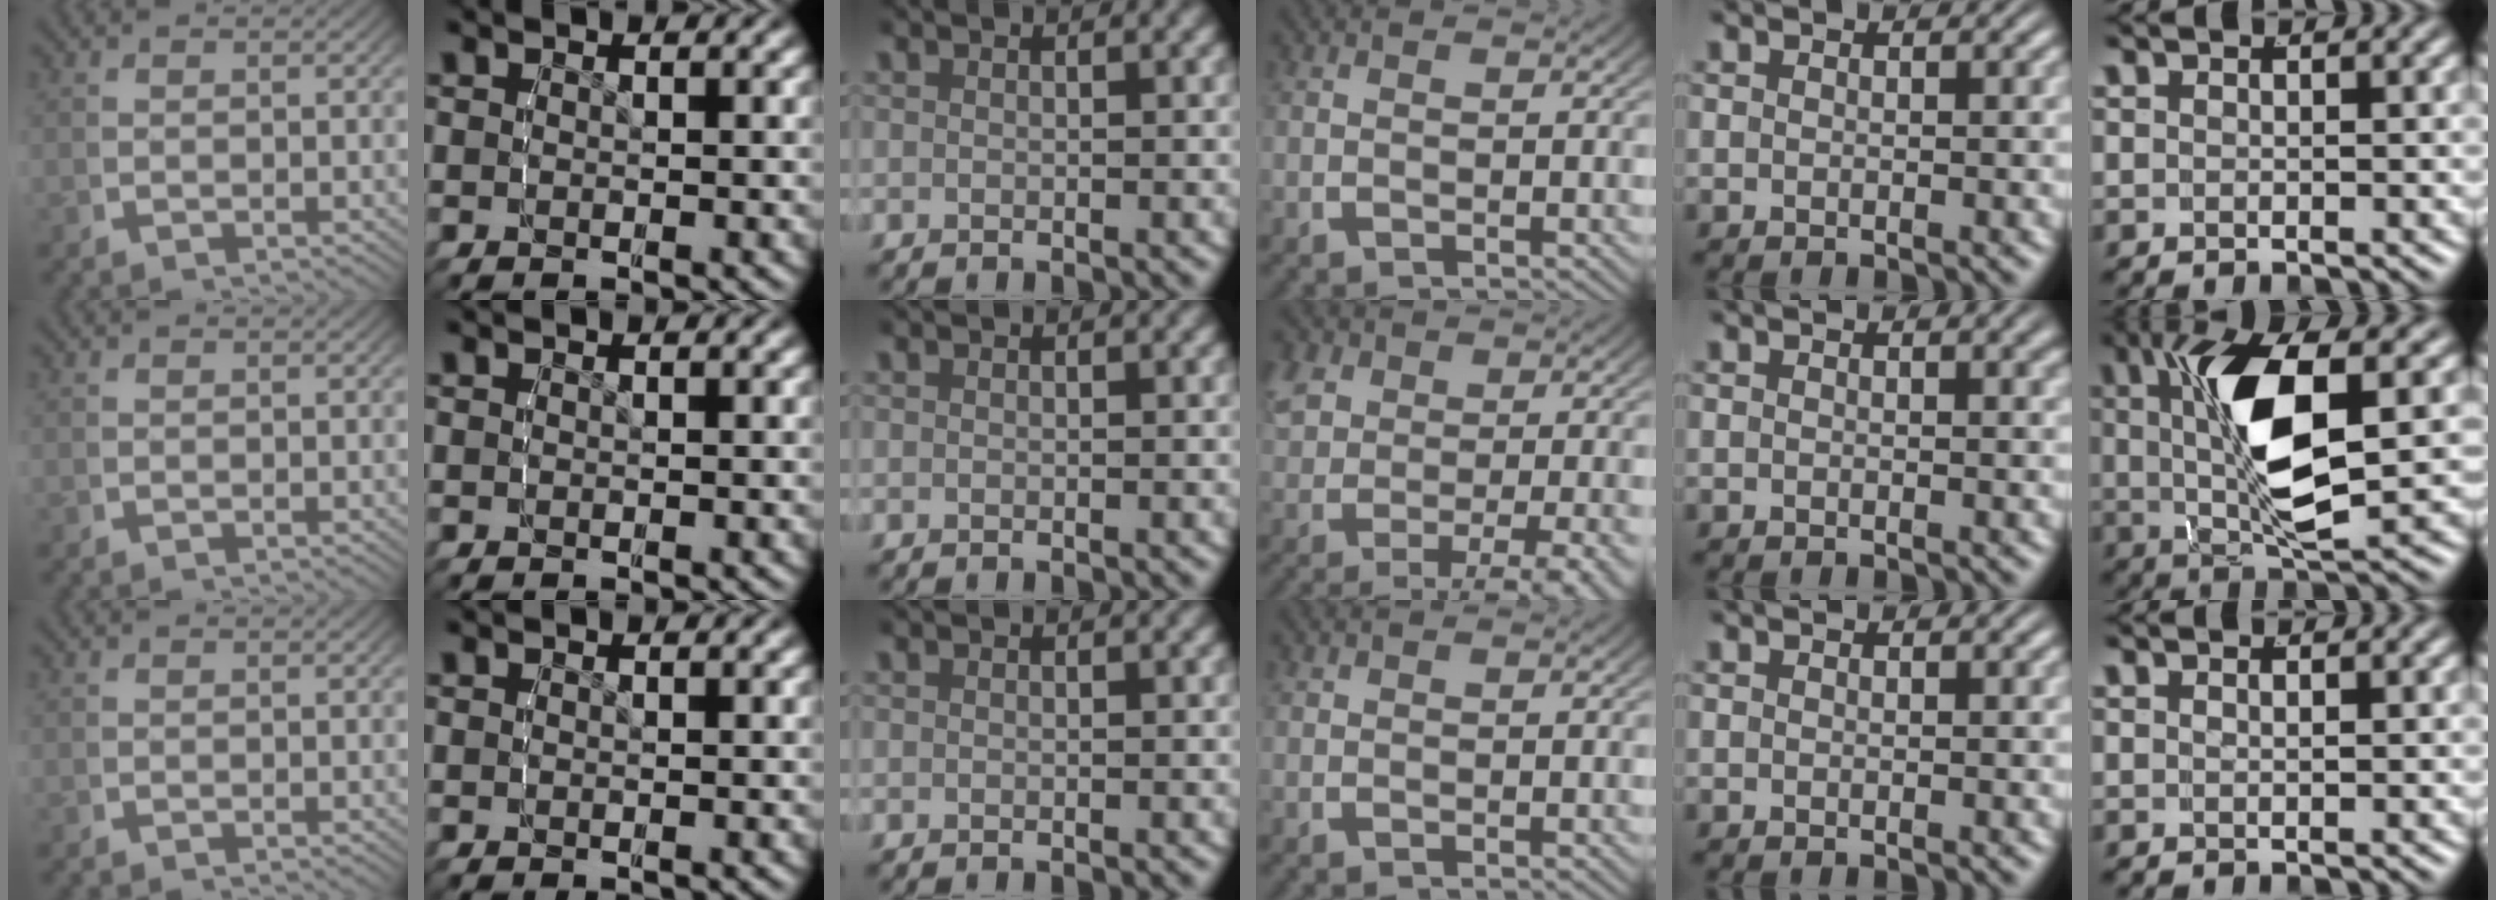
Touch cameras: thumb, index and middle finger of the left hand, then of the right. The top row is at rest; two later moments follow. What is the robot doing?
{"motion": "lift_and_place", "object": "glasses"}